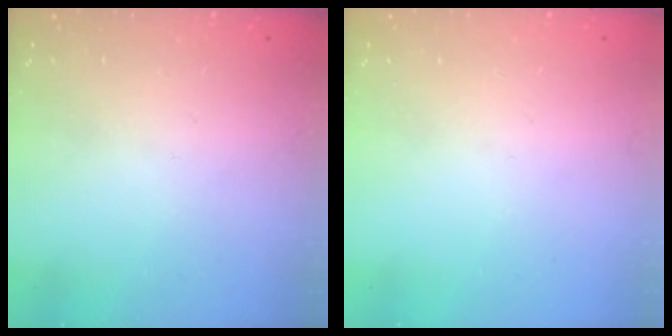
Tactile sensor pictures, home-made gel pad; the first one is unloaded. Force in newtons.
{"total": 0.0}